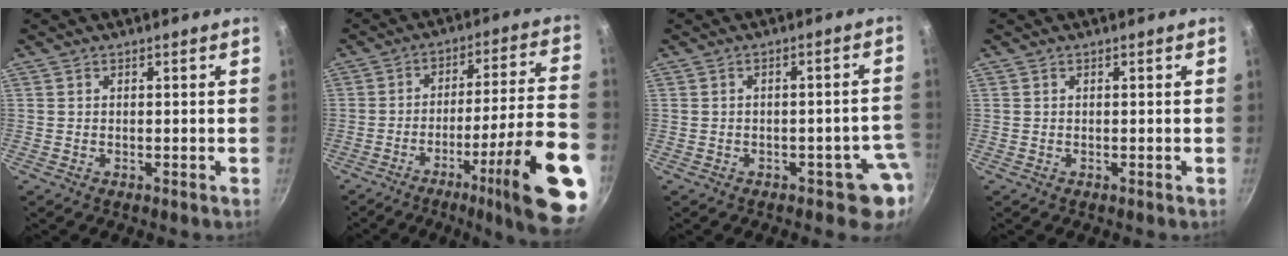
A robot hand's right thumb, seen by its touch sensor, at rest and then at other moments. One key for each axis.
{"total": 22.7, "fx": -10.5, "fy": 2.9, "fz": 20.0, "tx": -0.260, "ty": 0.045, "tz": -0.154}
{"total": 5.4, "fx": -2.2, "fy": 3.2, "fz": 3.8, "tx": 0.007, "ty": 0.030, "tz": -0.022}
{"total": 0.0}